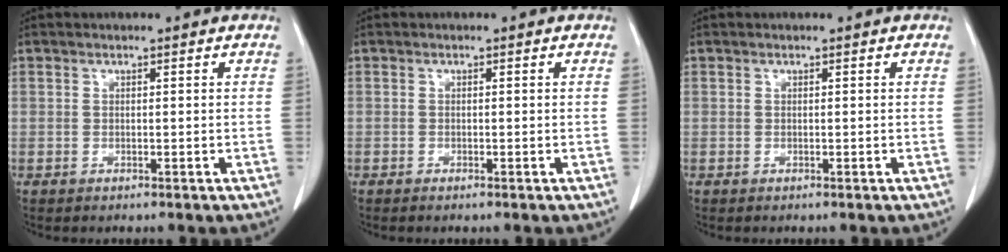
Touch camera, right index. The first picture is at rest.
{"total": 0.5, "force": [-0.4, 0.0, 0.4], "torque": [-0.010, -0.001, -0.007]}
{"total": 0.0}